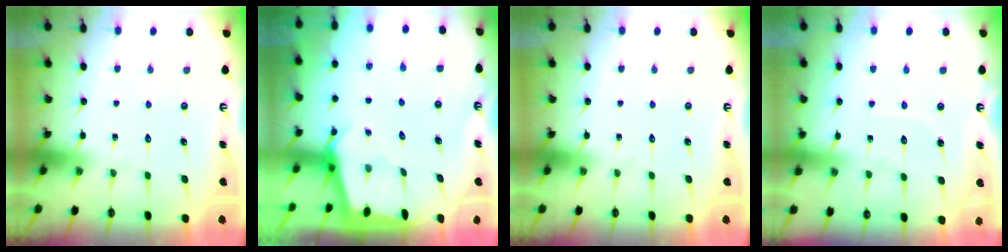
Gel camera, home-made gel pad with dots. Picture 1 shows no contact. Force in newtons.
{"total": 2.0, "press": 2.0, "slide": 0.3}
{"total": 0.0}
{"total": 4.4, "press": 4.3, "slide": 0.3}